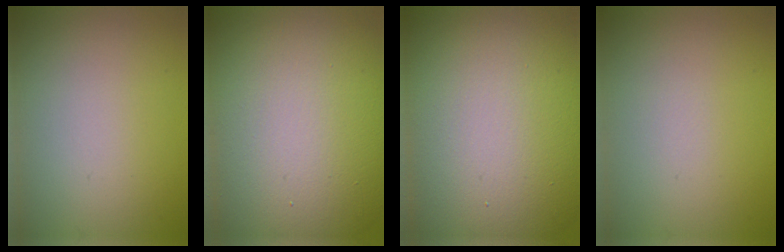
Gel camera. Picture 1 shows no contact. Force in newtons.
{"total": 20.3, "press": 20.2, "slide": 1.3}
{"total": 21.9, "press": 21.9, "slide": 0.7}
{"total": 0.0}